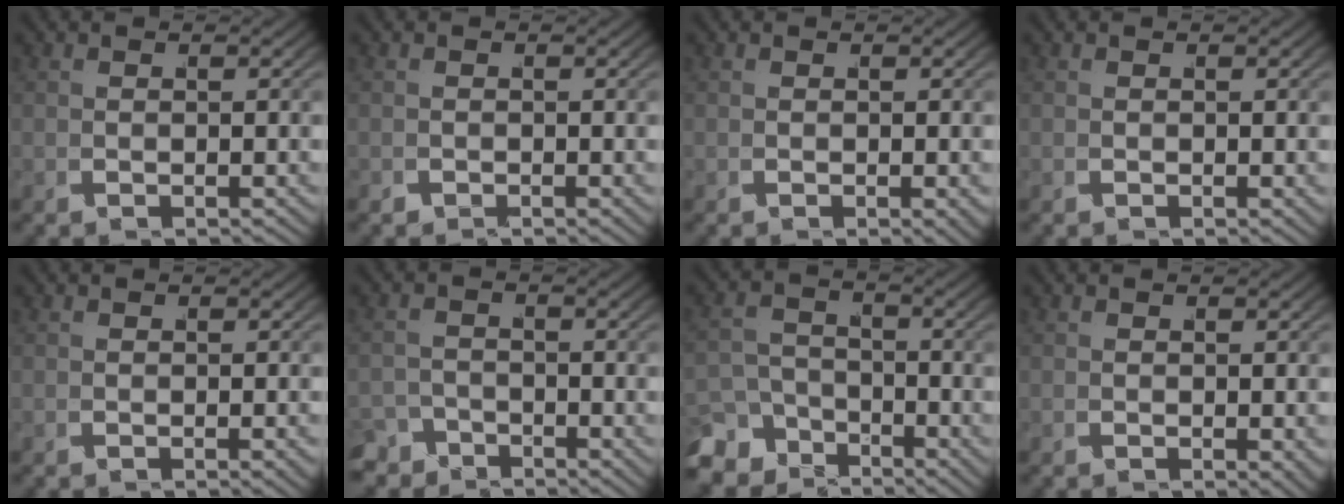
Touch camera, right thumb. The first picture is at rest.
{"total": 0.6, "force": [-0.6, 0.3, 0.0], "torque": [0.004, -0.004, -0.010]}
{"total": 0.9, "force": [-0.3, 0.3, 0.8], "torque": [-0.011, -0.004, -0.002]}
{"total": 0.0}
{"total": 0.6, "force": [-0.4, 0.1, 0.5], "torque": [-0.006, -0.001, -0.004]}
{"total": 3.4, "force": [-3.0, 1.6, 0.0], "torque": [0.016, -0.012, -0.054]}
{"total": 6.7, "force": [-4.0, 4.6, 2.6], "torque": [-0.022, -0.027, -0.066]}
{"total": 0.9, "force": [-0.1, 0.4, 0.8], "torque": [-0.010, -0.006, 0.001]}